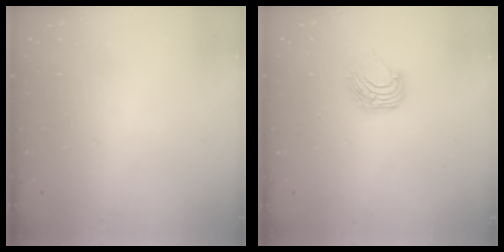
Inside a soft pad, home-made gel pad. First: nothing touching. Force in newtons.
{"total": 7.5, "press": 7.5, "slide": 0.7}